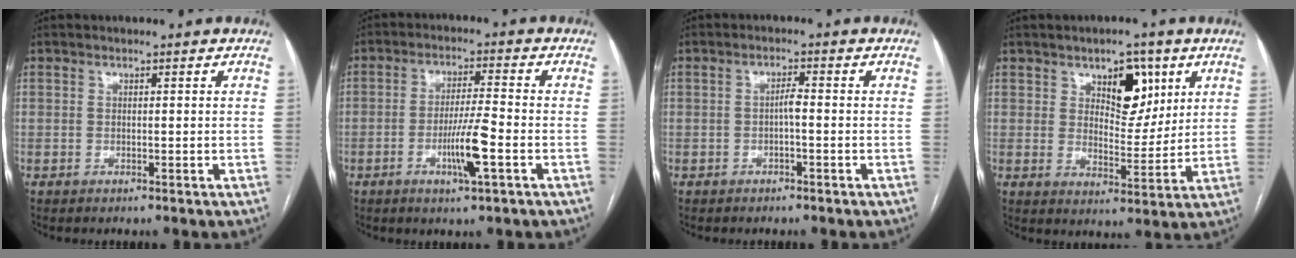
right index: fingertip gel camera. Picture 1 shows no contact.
{"total": 7.2, "force": [-2.5, 0.1, 6.7], "torque": [-0.125, -0.007, -0.046]}
{"total": 1.9, "force": [-0.5, 0.3, 1.8], "torque": [-0.029, 0.004, -0.010]}
{"total": 8.1, "force": [4.0, 4.1, 5.7], "torque": [-0.081, 0.004, 0.065]}